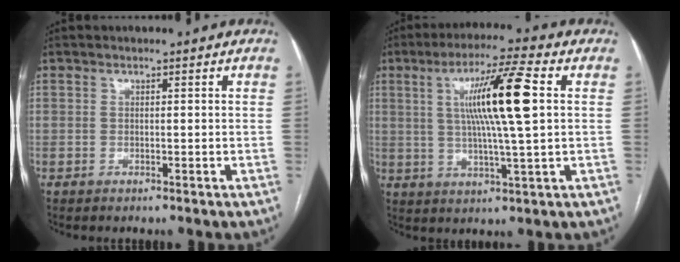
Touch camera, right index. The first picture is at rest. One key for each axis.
{"total": 12.6, "fx": 2.6, "fy": -0.2, "fz": 12.4, "tx": -0.219, "ty": 0.006, "tz": 0.045}